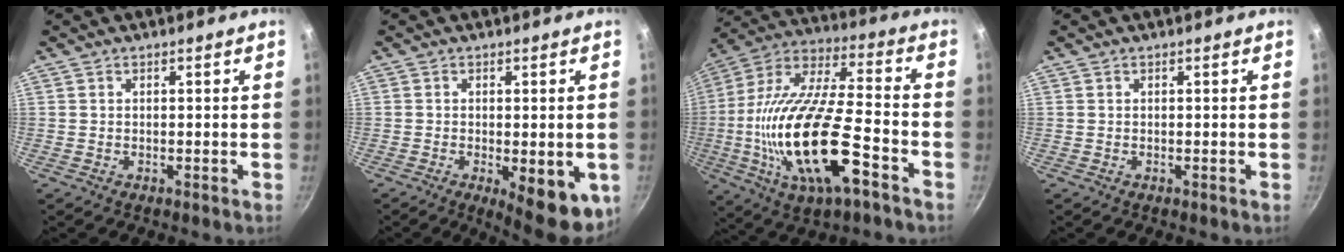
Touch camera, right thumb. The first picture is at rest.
{"total": 10.9, "force": [-2.9, 3.9, 9.8], "torque": [-0.100, -0.007, -0.029]}
{"total": 25.2, "force": [-7.8, 8.9, 22.2], "torque": [-0.417, 0.017, -0.147]}
{"total": 0.0}